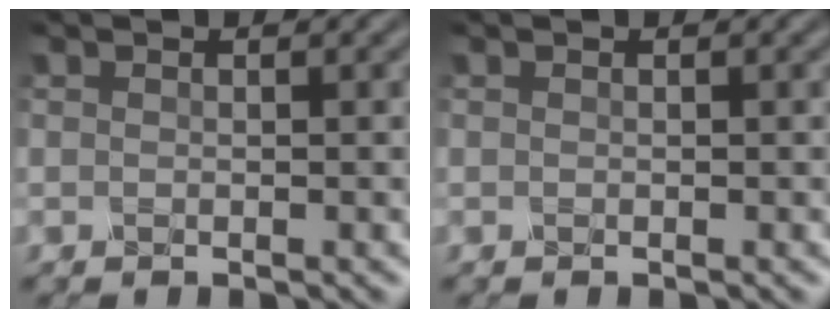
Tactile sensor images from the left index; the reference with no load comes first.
{"total": 0.0}